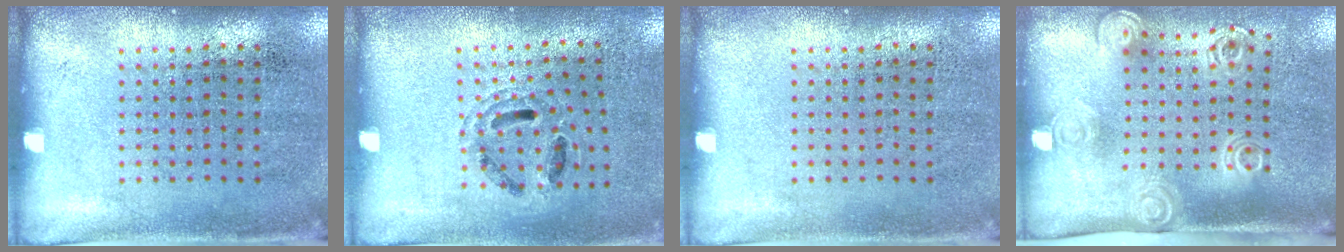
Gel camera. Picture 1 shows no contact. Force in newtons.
{"total": 0.8, "press": 0.8, "slide": 0.2}
{"total": 0.0}
{"total": 2.0, "press": 1.4, "slide": 1.4}